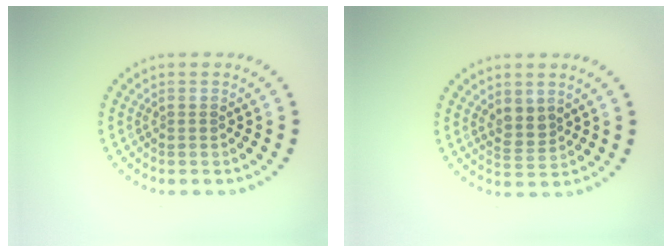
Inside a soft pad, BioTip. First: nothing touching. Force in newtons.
{"total": 2.0, "press": 1.8, "slide": 0.9}